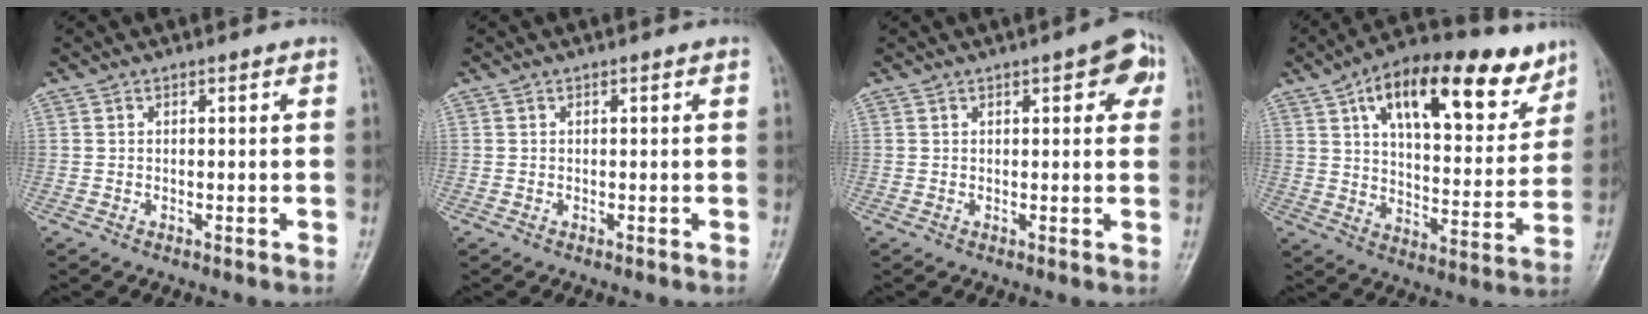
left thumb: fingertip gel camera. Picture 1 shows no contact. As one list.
[{"total": 0.0}, {"total": 5.8, "force": [2.3, 2.3, 4.8], "torque": [-0.036, 0.001, 0.018]}, {"total": 23.2, "force": [12.5, 10.4, 16.5], "torque": [-0.209, -0.024, 0.194]}]